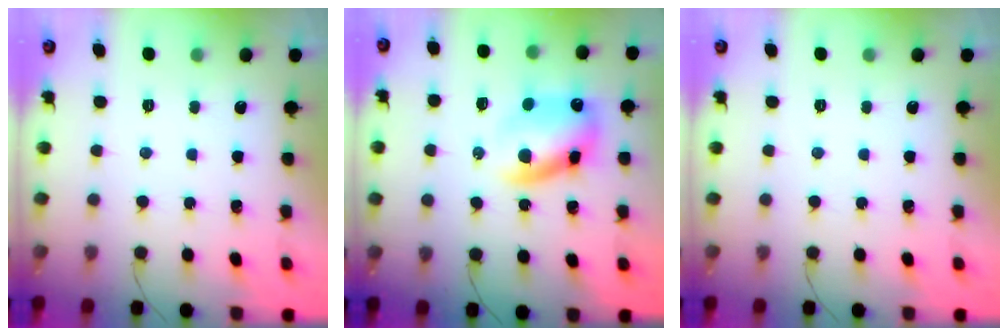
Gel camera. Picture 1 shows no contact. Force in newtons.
{"total": 11.3, "press": 10.9, "slide": 3.3}
{"total": 0.0}